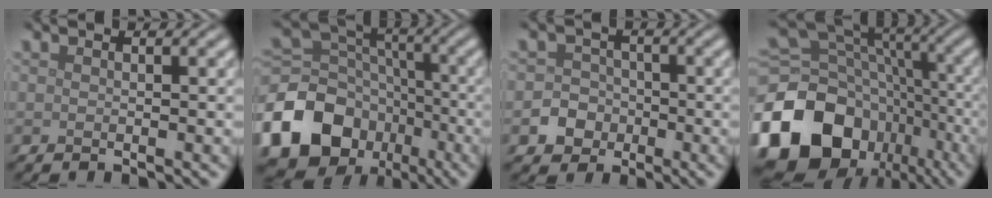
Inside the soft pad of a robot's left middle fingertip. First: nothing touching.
{"total": 17.8, "force": [-8.9, 13.9, 6.7], "torque": [-0.174, -0.040, -0.159]}
{"total": 3.2, "force": [-1.2, 2.9, 0.8], "torque": [0.007, 0.002, -0.031]}
{"total": 18.1, "force": [-8.1, 13.7, 8.6], "torque": [-0.199, -0.014, -0.125]}